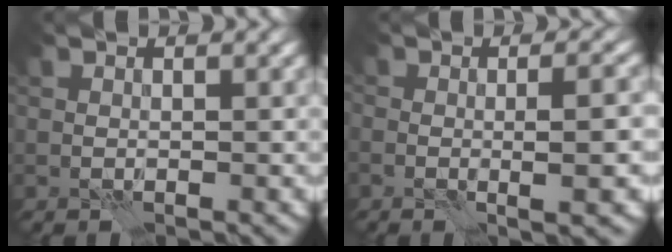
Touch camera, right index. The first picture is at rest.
{"total": 3.9, "force": [-0.5, 1.0, 3.7], "torque": [-0.044, 0.004, -0.009]}